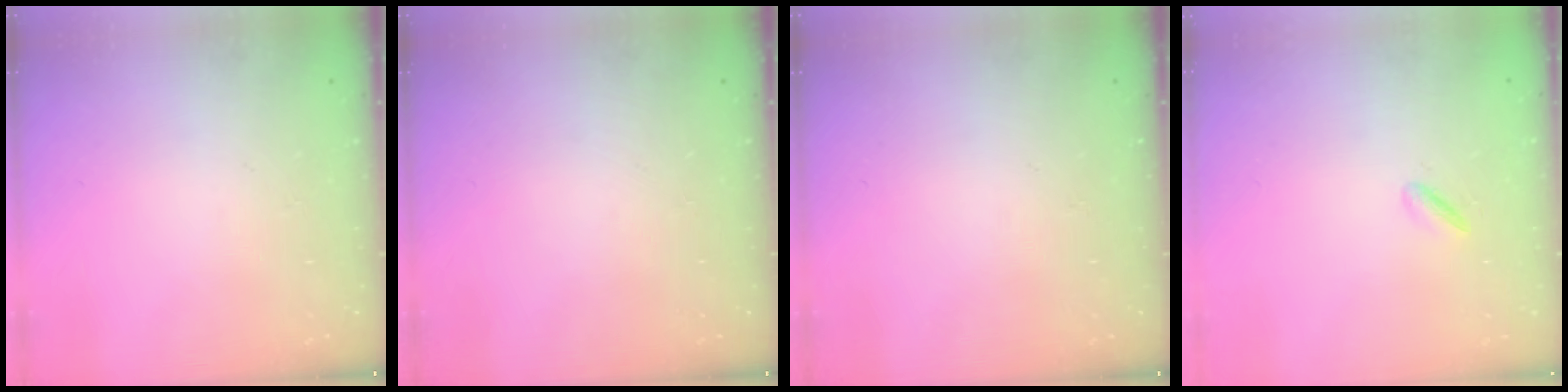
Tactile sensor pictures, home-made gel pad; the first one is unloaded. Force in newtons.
{"total": 0.0}
{"total": 0.0}
{"total": 2.2, "press": 2.1, "slide": 0.6}